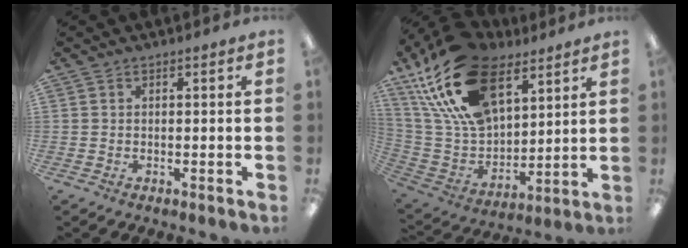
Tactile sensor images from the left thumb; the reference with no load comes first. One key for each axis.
{"total": 25.1, "fx": 14.4, "fy": 14.2, "fz": 14.8, "tx": -0.303, "ty": -0.062, "tz": 0.265}